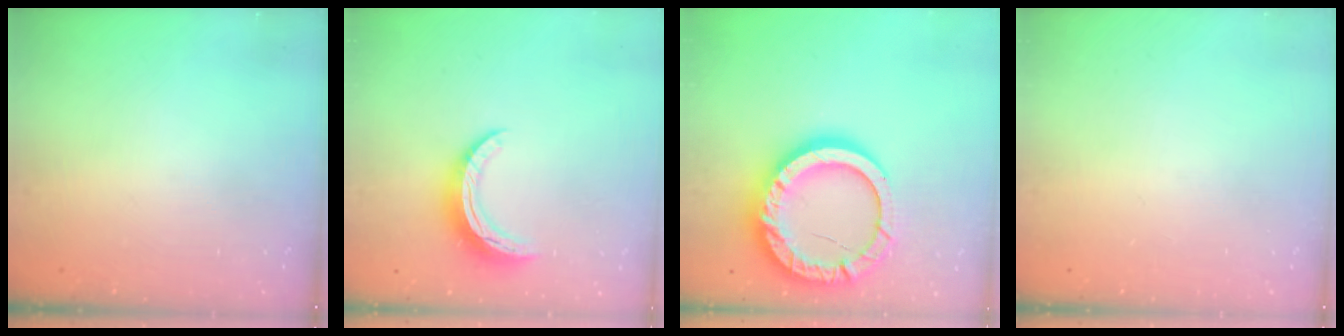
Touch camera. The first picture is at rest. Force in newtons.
{"total": 9.3, "press": 9.3, "slide": 0.3}
{"total": 24.5, "press": 24.4, "slide": 2.2}
{"total": 0.0}